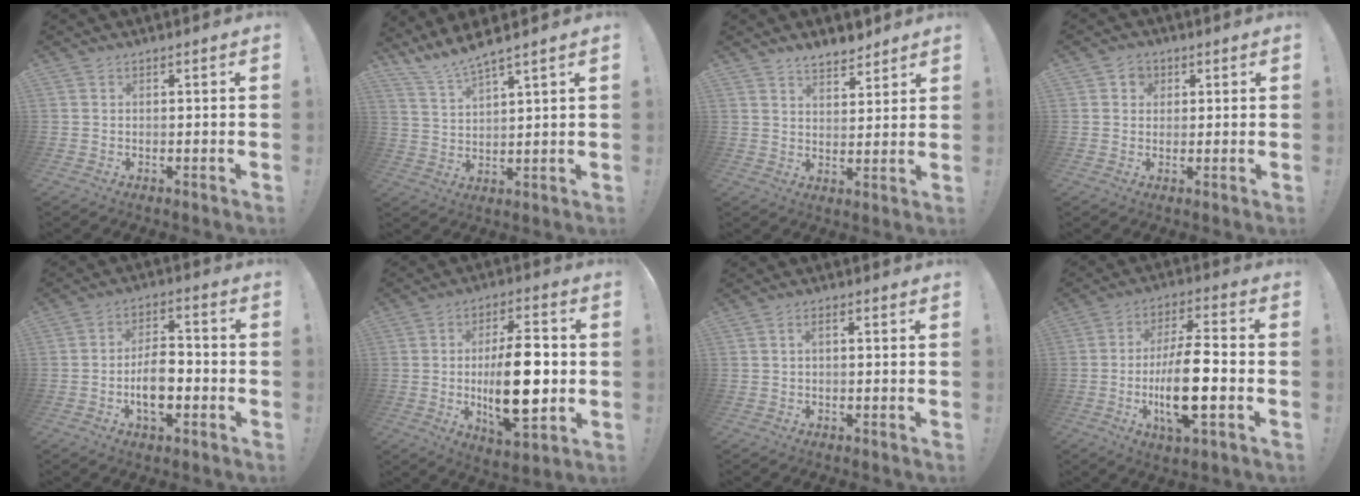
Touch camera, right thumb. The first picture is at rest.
{"total": 6.7, "force": [6.3, -0.4, 2.3], "torque": [-0.064, -0.037, 0.116]}
{"total": 5.9, "force": [5.3, 2.1, 1.5], "torque": [-0.006, -0.043, 0.095]}
{"total": 3.4, "force": [1.1, 3.0, 1.0], "torque": [-0.010, -0.004, 0.018]}
{"total": 10.0, "force": [-3.0, 5.7, 7.6], "torque": [-0.139, 0.011, -0.053]}
{"total": 18.4, "force": [-1.7, 9.5, 15.7], "torque": [-0.253, 0.003, -0.027]}
{"total": 1.7, "force": [-0.3, 0.7, 1.5], "torque": [-0.031, 0.008, -0.005]}
{"total": 15.5, "force": [-3.5, 4.7, 14.3], "torque": [-0.264, 0.003, -0.061]}